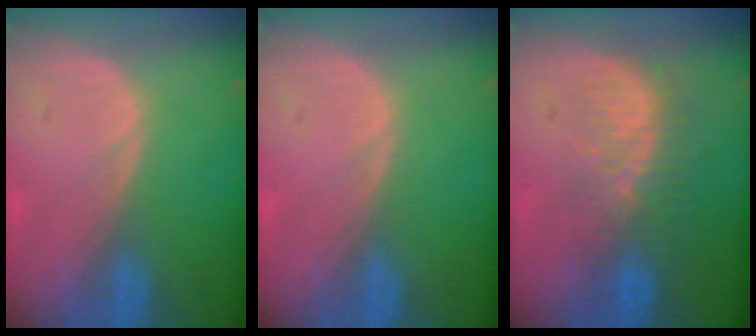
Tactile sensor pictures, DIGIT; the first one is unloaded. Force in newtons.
{"total": 0.0}
{"total": 8.1, "press": 7.2, "slide": 3.8}